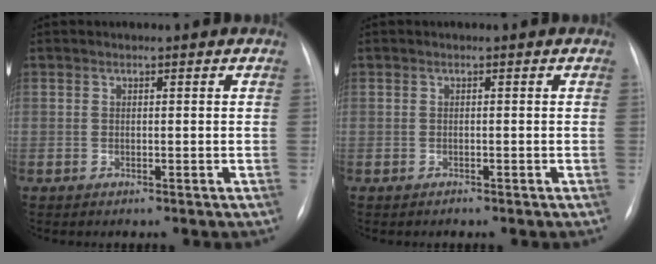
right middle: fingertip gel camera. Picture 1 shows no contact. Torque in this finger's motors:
{"motor_torque": [-0.07, 0.12, -0.01, -0.01]}